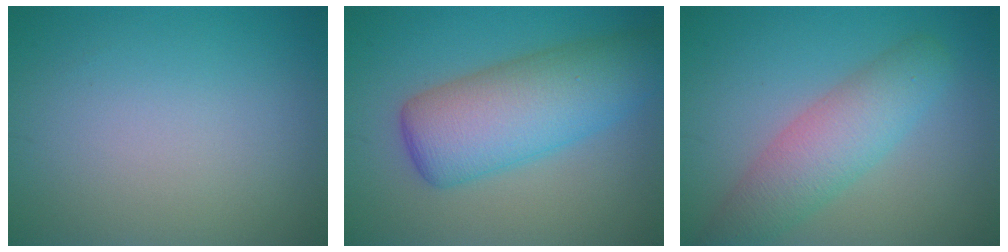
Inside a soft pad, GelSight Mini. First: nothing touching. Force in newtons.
{"total": 8.2, "press": 8.2, "slide": 0.3}
{"total": 5.0, "press": 5.0, "slide": 0.2}